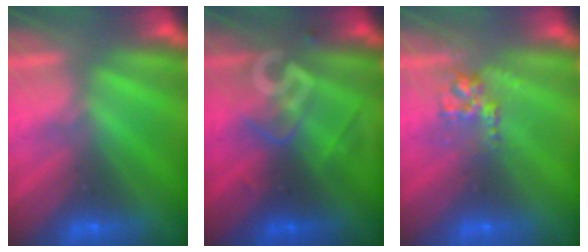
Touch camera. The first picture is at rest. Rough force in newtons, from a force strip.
{"total": 2.7}
{"total": 2.8}